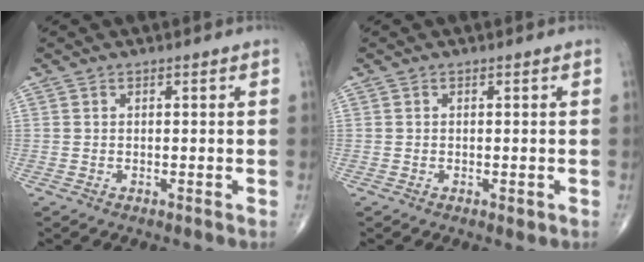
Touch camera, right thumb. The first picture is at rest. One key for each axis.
{"total": 0.8, "fx": -0.3, "fy": 0.4, "fz": 0.7, "tx": -0.007, "ty": -0.002, "tz": -0.004}